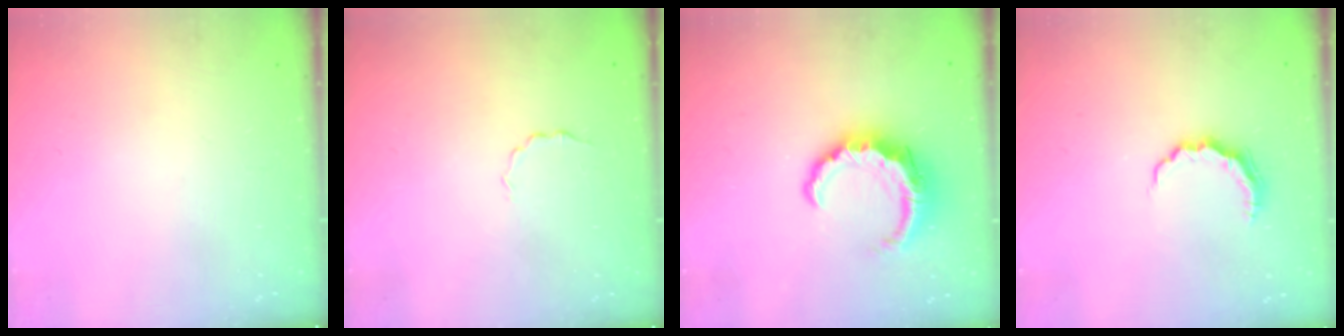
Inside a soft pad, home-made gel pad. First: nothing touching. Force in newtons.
{"total": 2.0, "press": 1.9, "slide": 0.6}
{"total": 8.7, "press": 8.6, "slide": 1.4}
{"total": 5.8, "press": 5.8, "slide": 0.6}